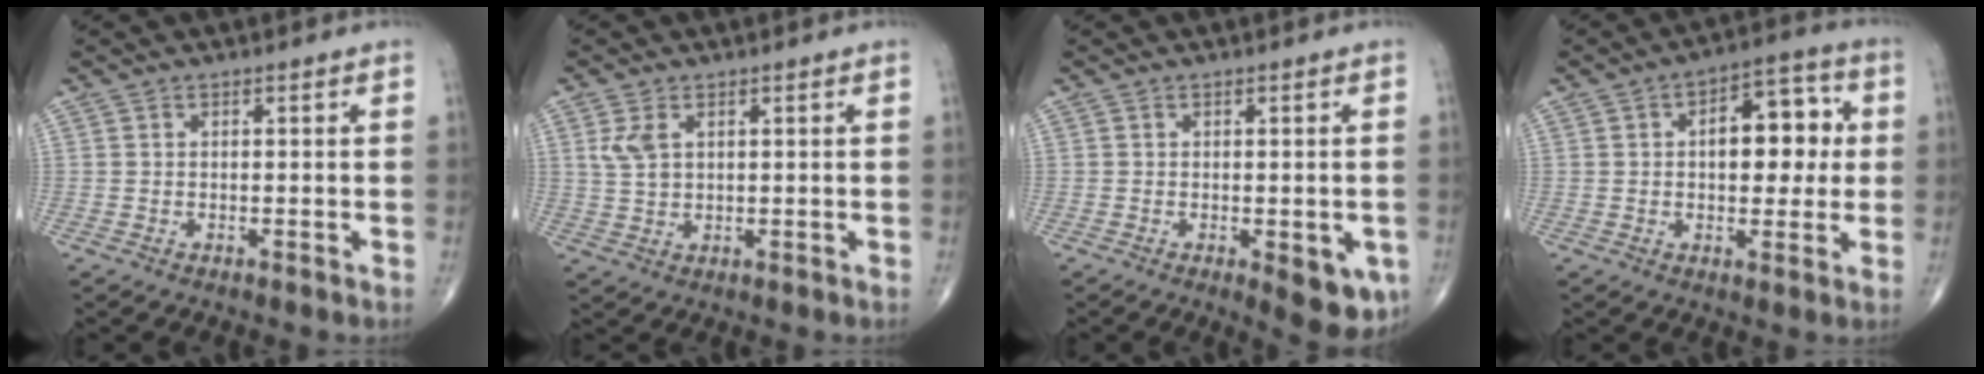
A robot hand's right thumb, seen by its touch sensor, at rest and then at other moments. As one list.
[{"total": 4.0, "force": [1.5, 2.3, 3.0], "torque": [-0.065, -0.003, 0.038]}, {"total": 7.5, "force": [-2.5, 2.9, 6.5], "torque": [-0.059, -0.011, -0.025]}, {"total": 12.0, "force": [1.6, 6.4, 10.0], "torque": [-0.103, 0.016, 0.019]}]